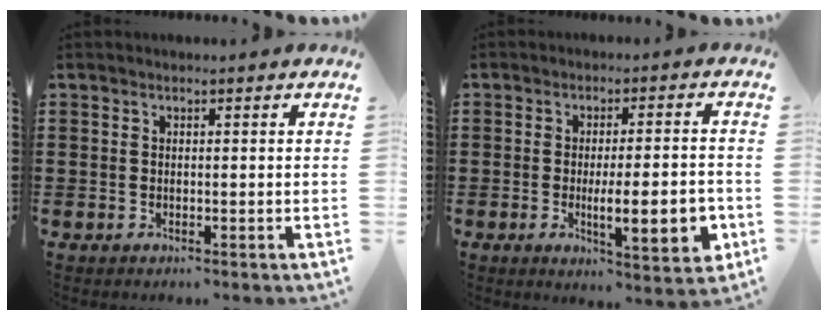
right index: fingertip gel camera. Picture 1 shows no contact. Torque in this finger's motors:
{"motor_torque": [1.69, -0.45, 0.32, 0.14]}